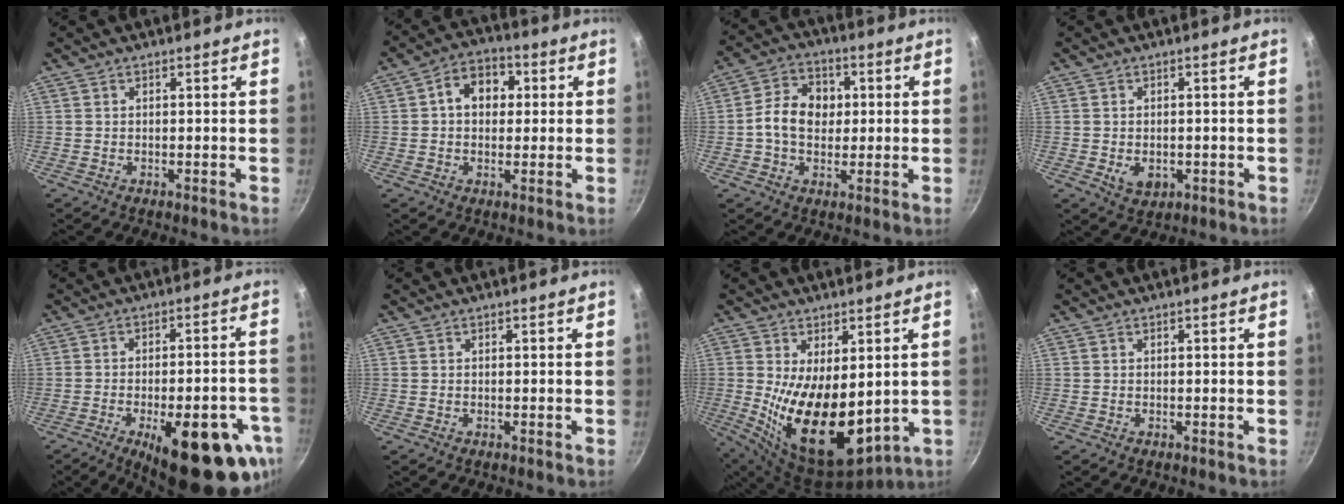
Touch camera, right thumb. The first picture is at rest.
{"total": 8.6, "force": [1.5, 6.5, 5.4], "torque": [-0.047, 0.016, 0.010]}
{"total": 9.5, "force": [0.4, 7.4, 6.0], "torque": [-0.081, 0.014, -0.010]}
{"total": 4.2, "force": [-0.9, 3.0, 2.8], "torque": [-0.038, -0.004, -0.004]}
{"total": 22.6, "force": [-10.0, 8.5, 18.4], "torque": [-0.197, 0.021, -0.127]}
{"total": 0.0}
{"total": 17.1, "force": [0.5, 8.9, 14.5], "torque": [-0.226, -0.041, 0.033]}
{"total": 0.0}